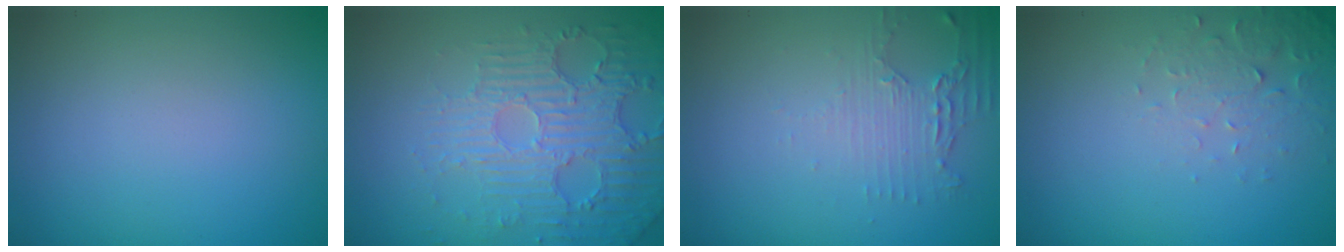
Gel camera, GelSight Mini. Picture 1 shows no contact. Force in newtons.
{"total": 5.4, "press": 3.6, "slide": 4.0}
{"total": 2.0, "press": 1.6, "slide": 1.1}
{"total": 2.2, "press": 2.2, "slide": 0.4}